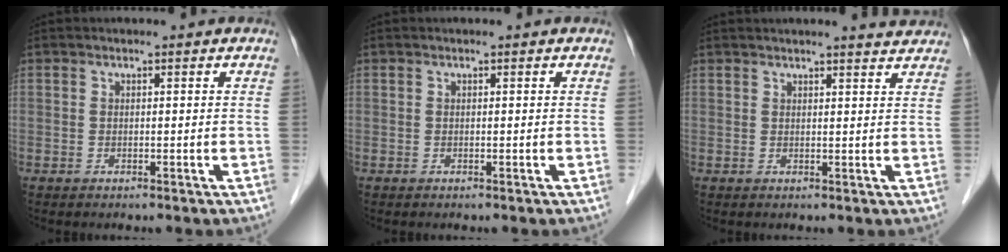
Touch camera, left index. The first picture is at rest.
{"total": 0.0}
{"total": 4.5, "force": [4.3, 0.0, 1.4], "torque": [-0.021, 0.004, 0.042]}